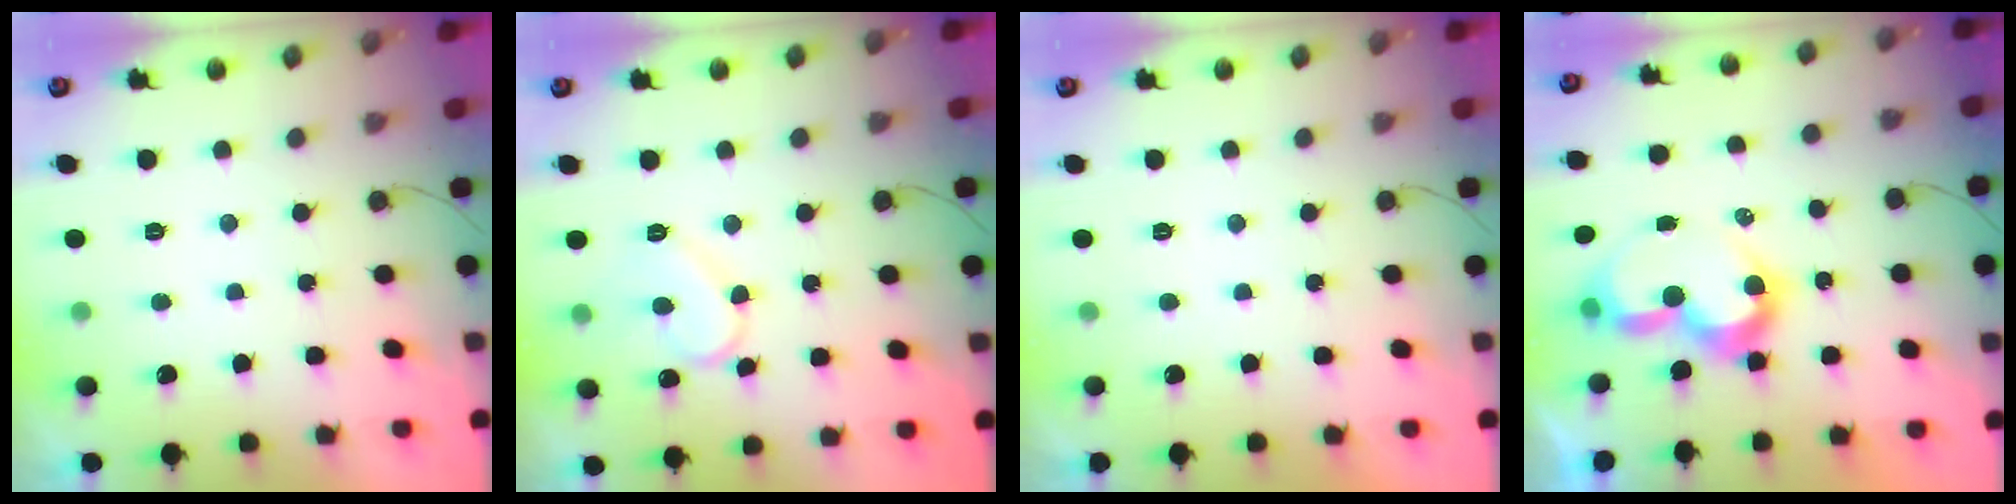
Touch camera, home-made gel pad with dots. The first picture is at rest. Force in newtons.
{"total": 10.5, "press": 10.5, "slide": 1.0}
{"total": 1.8, "press": 1.8, "slide": 0.0}
{"total": 9.4, "press": 9.4, "slide": 0.8}